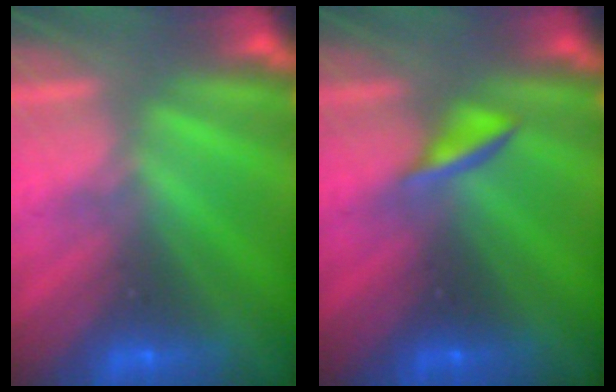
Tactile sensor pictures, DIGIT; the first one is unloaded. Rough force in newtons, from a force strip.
{"total": 2.1}